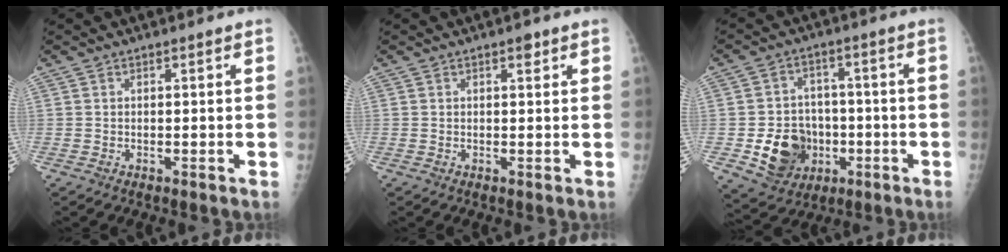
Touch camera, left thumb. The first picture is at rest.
{"total": 1.4, "force": [0.8, 0.7, 0.9], "torque": [-0.005, -0.001, 0.009]}
{"total": 12.2, "force": [-3.1, 10.1, 6.1], "torque": [-0.063, 0.011, -0.040]}